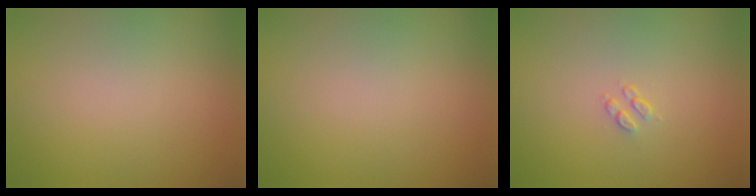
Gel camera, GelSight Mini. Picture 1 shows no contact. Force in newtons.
{"total": 0.0}
{"total": 0.9, "press": 0.6, "slide": 0.7}